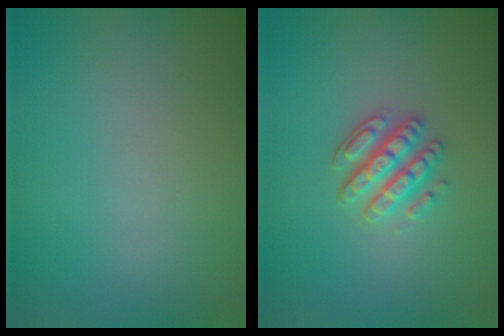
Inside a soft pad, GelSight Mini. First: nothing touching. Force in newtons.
{"total": 3.4, "press": 3.0, "slide": 1.5}